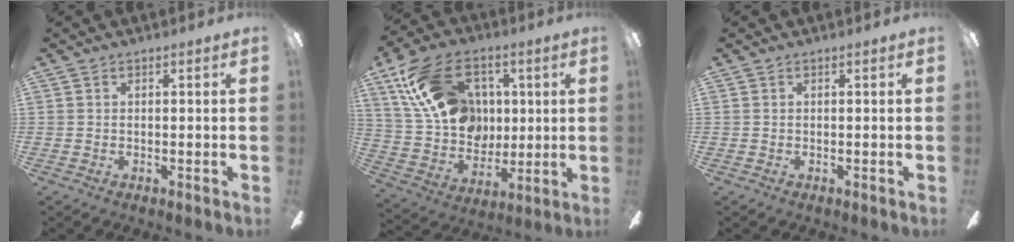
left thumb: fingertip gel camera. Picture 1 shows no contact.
{"total": 21.6, "force": [7.7, 15.4, 13.1], "torque": [-0.241, -0.007, 0.146]}
{"total": 0.0}